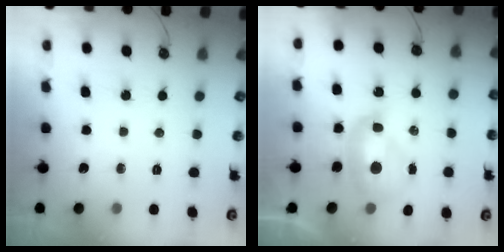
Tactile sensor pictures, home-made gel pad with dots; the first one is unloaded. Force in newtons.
{"total": 2.5, "press": 2.5, "slide": 0.2}